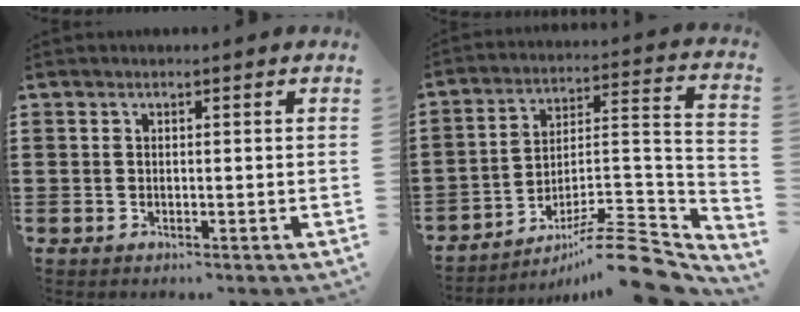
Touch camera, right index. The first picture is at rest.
{"total": 11.0, "force": [-8.6, 1.5, 6.6], "torque": [-0.094, 0.022, -0.165]}